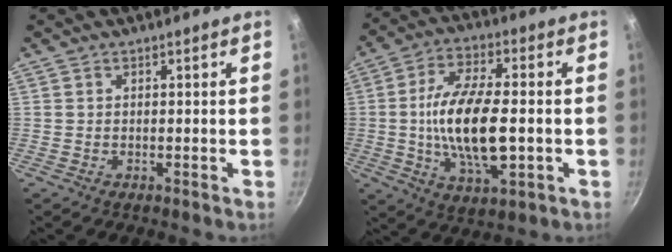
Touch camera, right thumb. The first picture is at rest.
{"total": 16.4, "force": [-1.5, 6.8, 14.8], "torque": [-0.269, 0.010, -0.030]}